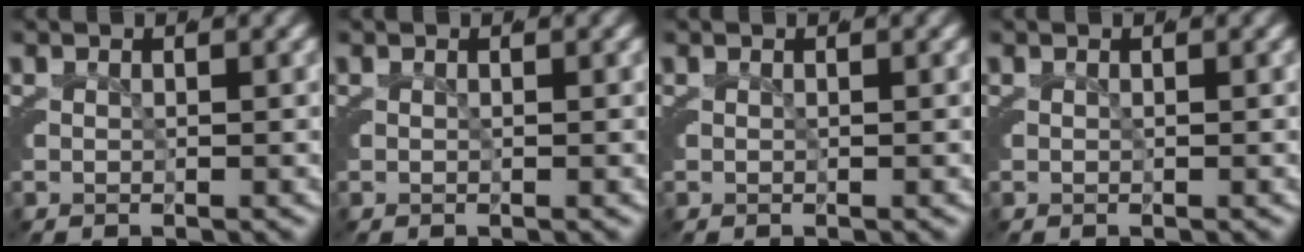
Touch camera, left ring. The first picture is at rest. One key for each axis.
{"total": 0.0}
{"total": 0.0}
{"total": 0.0}